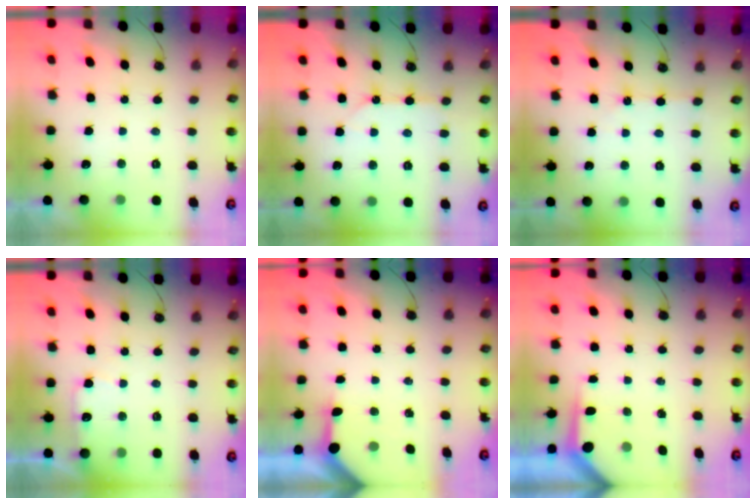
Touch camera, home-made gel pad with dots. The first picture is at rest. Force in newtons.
{"total": 7.7, "press": 7.7, "slide": 0.9}
{"total": 0.9, "press": 0.8, "slide": 0.2}
{"total": 7.1, "press": 7.1, "slide": 0.8}
{"total": 3.5, "press": 3.5, "slide": 0.4}
{"total": 3.6, "press": 3.6, "slide": 0.4}